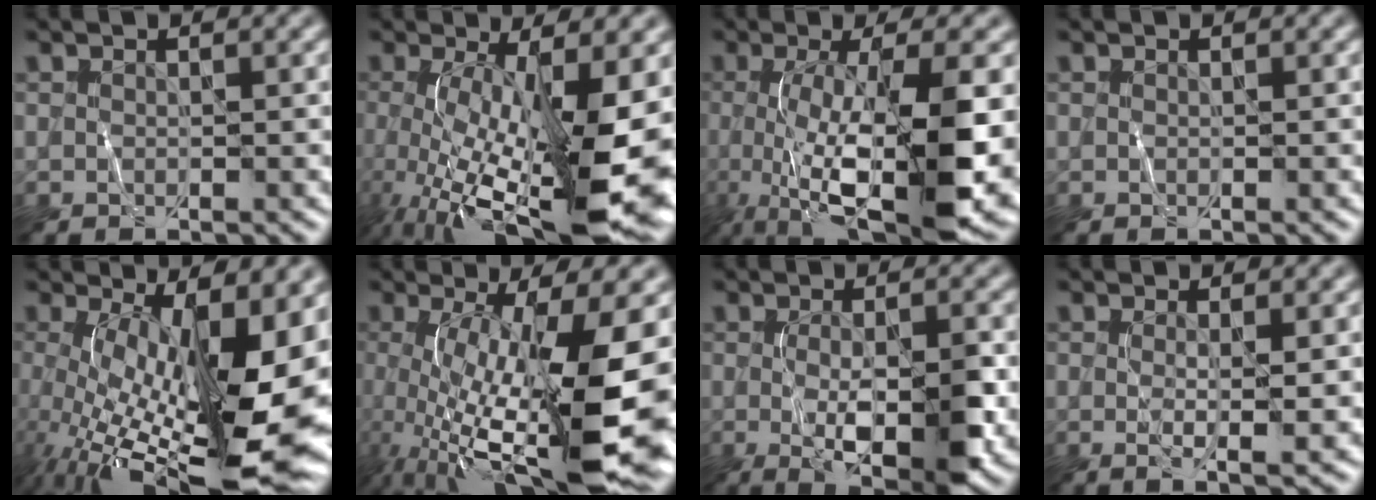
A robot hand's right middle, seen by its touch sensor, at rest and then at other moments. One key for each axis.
{"total": 15.0, "fx": -2.7, "fy": 4.9, "fz": 13.9, "tx": -0.234, "ty": -0.023, "tz": -0.036}
{"total": 13.6, "fx": -2.6, "fy": 4.0, "fz": 12.7, "tx": -0.220, "ty": -0.024, "tz": -0.040}
{"total": 0.0}
{"total": 15.8, "fx": -1.3, "fy": 5.9, "fz": 14.6, "tx": -0.240, "ty": -0.012, "tz": -0.016}
{"total": 16.7, "fx": -2.2, "fy": 5.7, "fz": 15.6, "tx": -0.265, "ty": -0.020, "tz": -0.024}
{"total": 7.9, "fx": -1.5, "fy": 2.4, "fz": 7.3, "tx": -0.125, "ty": -0.017, "tz": -0.015}
{"total": 2.4, "fx": 0.3, "fy": 0.5, "fz": 2.3, "tx": -0.040, "ty": -0.008, "tz": 0.005}